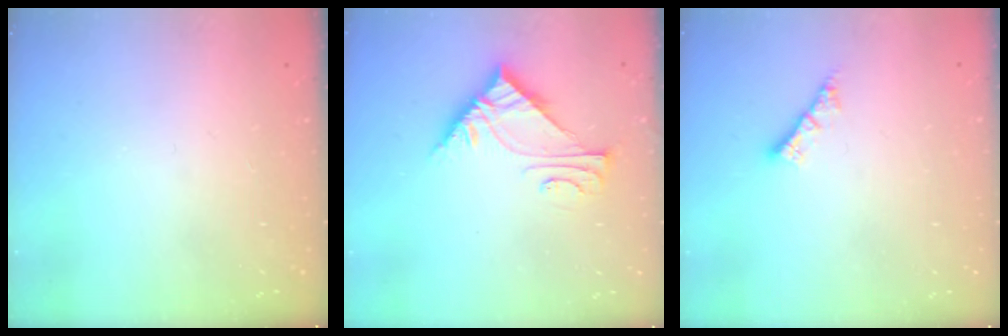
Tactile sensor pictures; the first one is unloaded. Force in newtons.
{"total": 6.5, "press": 6.5, "slide": 0.7}
{"total": 3.6, "press": 3.6, "slide": 0.1}